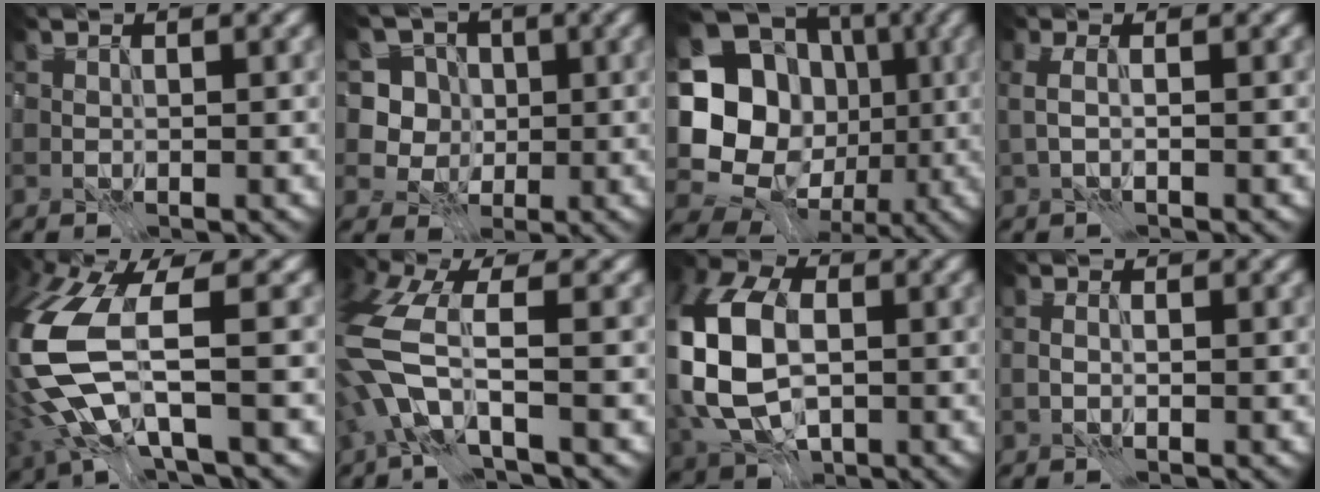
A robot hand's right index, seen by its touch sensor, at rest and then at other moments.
{"total": 4.1, "force": [-0.4, 3.9, 1.2], "torque": [-0.015, -0.004, -0.031]}
{"total": 14.1, "force": [-1.7, 12.4, 6.5], "torque": [-0.131, -0.012, -0.049]}
{"total": 1.2, "force": [-0.5, 0.2, 1.0], "torque": [-0.022, 0.000, -0.011]}
{"total": 10.6, "force": [-2.5, 4.4, 9.4], "torque": [-0.238, -0.013, -0.057]}
{"total": 7.0, "force": [-3.3, 2.5, 5.7], "torque": [-0.151, -0.005, -0.082]}
{"total": 12.3, "force": [-1.6, 8.3, 9.0], "torque": [-0.220, -0.015, -0.037]}
{"total": 0.7, "force": [-0.7, -0.1, 0.1], "torque": [-0.004, -0.002, -0.013]}